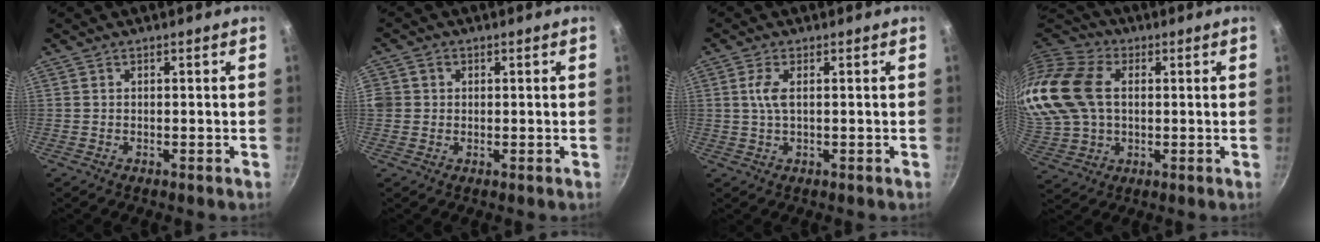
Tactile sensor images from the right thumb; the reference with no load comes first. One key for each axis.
{"total": 3.8, "fx": 0.2, "fy": 3.5, "fz": 1.5, "tx": -0.022, "ty": 0.007, "tz": -0.002}
{"total": 3.2, "fx": 0.5, "fy": 1.1, "fz": 3.0, "tx": -0.072, "ty": 0.003, "tz": 0.011}
{"total": 18.7, "fx": 3.0, "fy": 13.5, "fz": 12.6, "tx": -0.249, "ty": 0.012, "tz": 0.056}